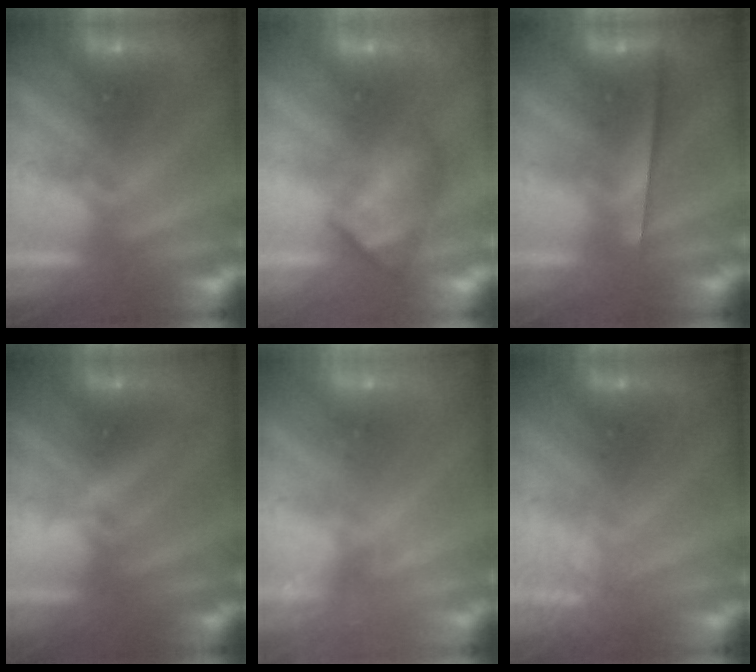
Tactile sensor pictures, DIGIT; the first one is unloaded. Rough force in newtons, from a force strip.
{"total": 4.8}
{"total": 2.3}
{"total": 2.9}
{"total": 2.7}
{"total": 2.2}